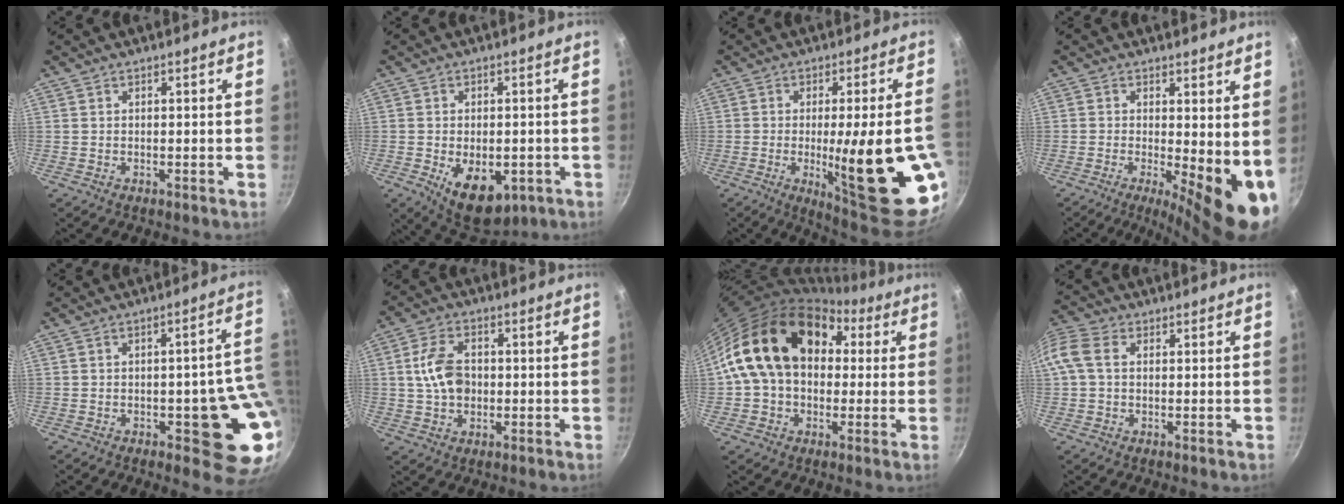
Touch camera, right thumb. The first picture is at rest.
{"total": 11.2, "force": [-3.4, 6.6, 8.4], "torque": [-0.091, -0.002, -0.031]}
{"total": 22.1, "force": [-4.6, 4.4, 21.2], "torque": [-0.269, -0.008, -0.048]}
{"total": 12.0, "force": [-1.0, 4.2, 11.2], "torque": [-0.129, -0.018, -0.009]}
{"total": 14.2, "force": [-1.8, 5.9, 12.8], "torque": [-0.078, 0.006, -0.021]}
{"total": 8.6, "force": [0.2, 6.0, 6.1], "torque": [-0.104, 0.012, -0.001]}
{"total": 20.6, "force": [3.7, 14.9, 13.8], "torque": [-0.209, 0.045, 0.052]}
{"total": 8.8, "force": [1.2, 6.4, 5.8], "torque": [-0.130, 0.026, 0.009]}